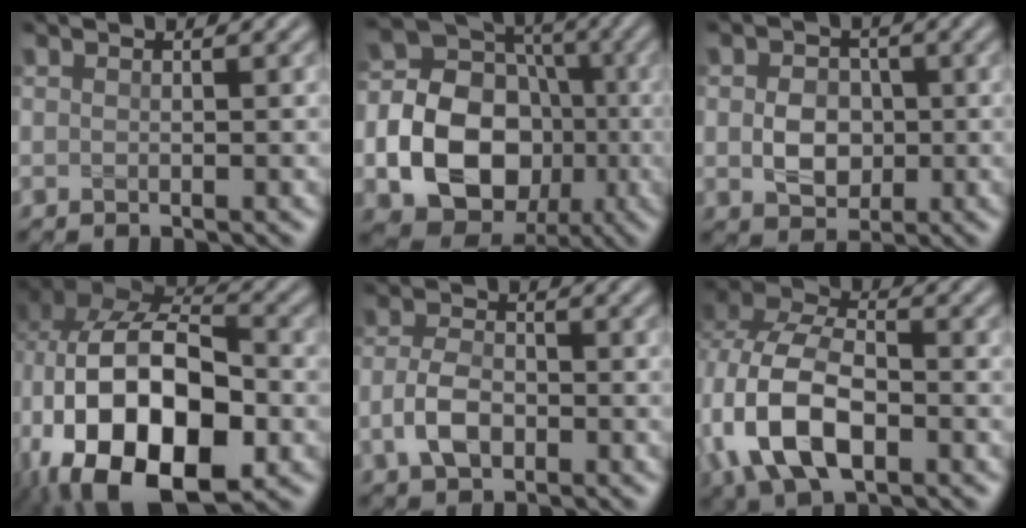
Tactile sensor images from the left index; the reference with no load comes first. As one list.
[{"total": 14.4, "force": [-2.9, 11.8, 7.7], "torque": [-0.150, -0.007, -0.064]}, {"total": 3.6, "force": [-0.3, 2.9, 2.1], "torque": [-0.037, -0.002, -0.007]}, {"total": 18.0, "force": [-4.8, 11.3, 13.2], "torque": [-0.230, -0.011, -0.071]}, {"total": 3.7, "force": [-1.2, 2.4, 2.6], "torque": [-0.057, 0.001, -0.030]}, {"total": 9.9, "force": [-2.3, 6.0, 7.5], "torque": [-0.172, -0.002, -0.055]}]